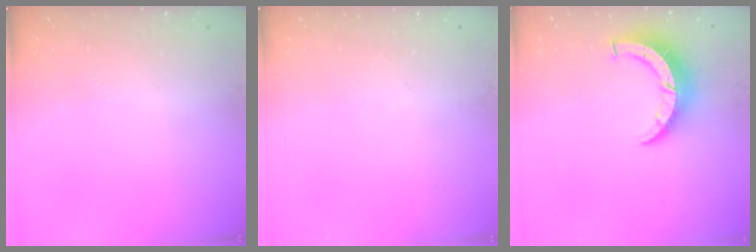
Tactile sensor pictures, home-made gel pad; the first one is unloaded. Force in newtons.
{"total": 0.0}
{"total": 8.6, "press": 8.6, "slide": 0.5}